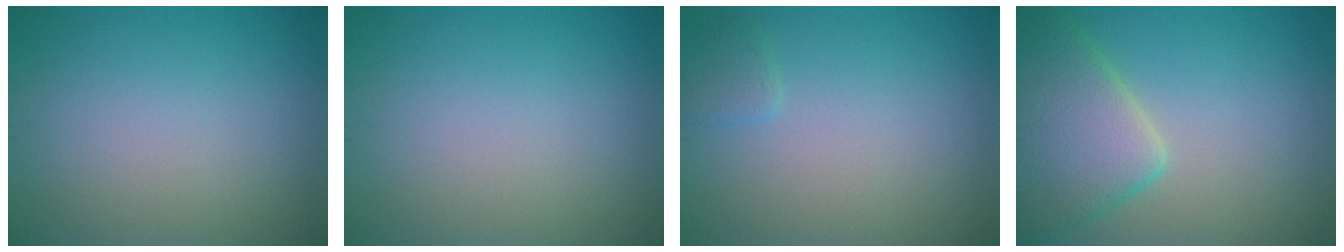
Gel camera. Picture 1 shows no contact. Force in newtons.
{"total": 0.0}
{"total": 1.0, "press": 1.0, "slide": 0.1}
{"total": 7.2, "press": 7.2, "slide": 0.5}